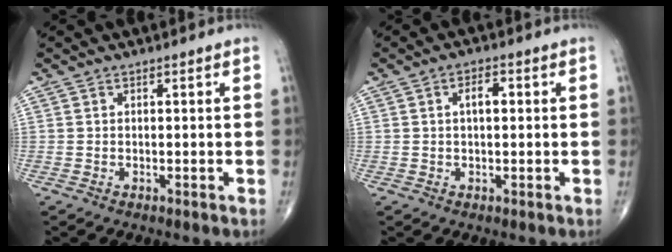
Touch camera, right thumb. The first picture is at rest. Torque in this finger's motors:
{"motor_torque": [-0.23, 0.66, 0.24, -0.08, 0.00]}